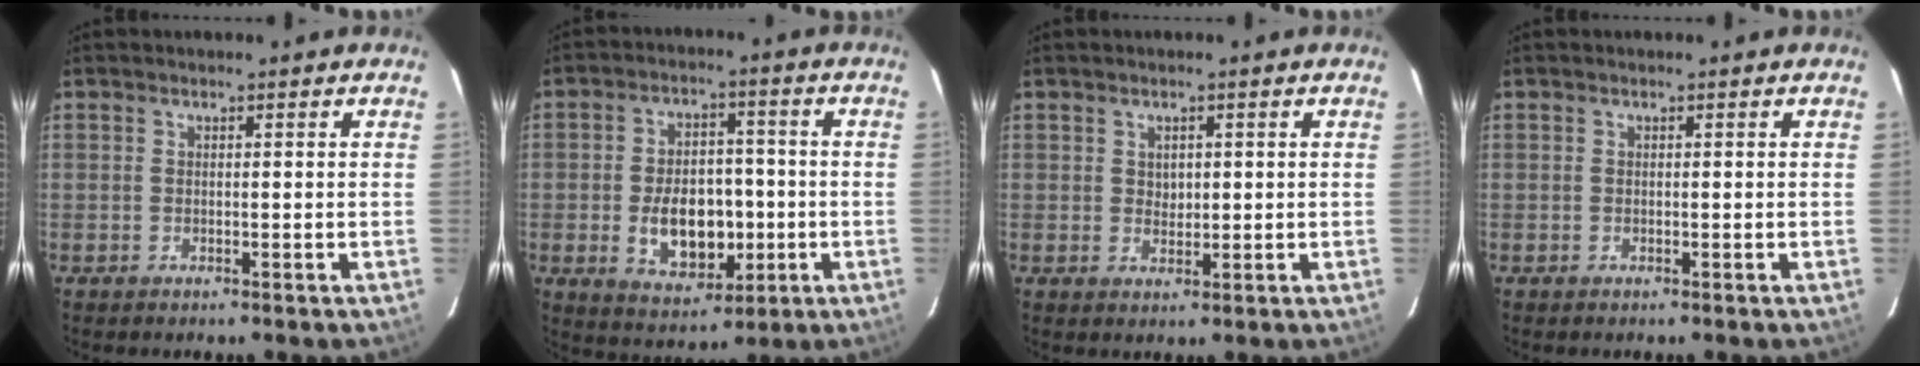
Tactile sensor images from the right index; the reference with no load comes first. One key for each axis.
{"total": 12.0, "fx": -2.3, "fy": 7.7, "fz": 8.9, "tx": -0.170, "ty": 0.009, "tz": -0.018}
{"total": 2.0, "fx": 0.6, "fy": 1.7, "fz": 0.9, "tx": -0.008, "ty": 0.004, "tz": 0.013}
{"total": 0.0}